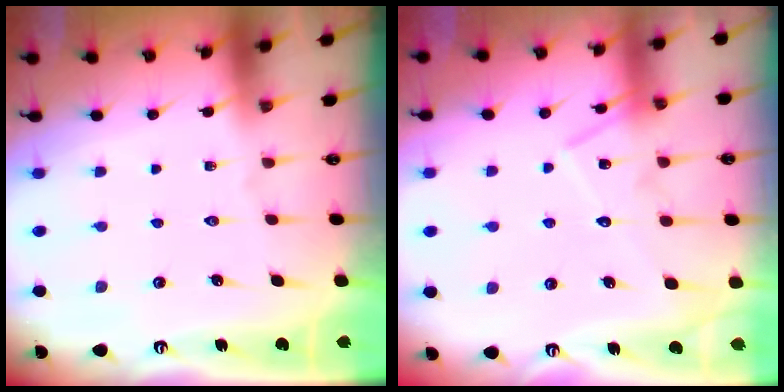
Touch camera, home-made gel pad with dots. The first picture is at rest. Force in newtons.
{"total": 13.0, "press": 13.0, "slide": 1.0}